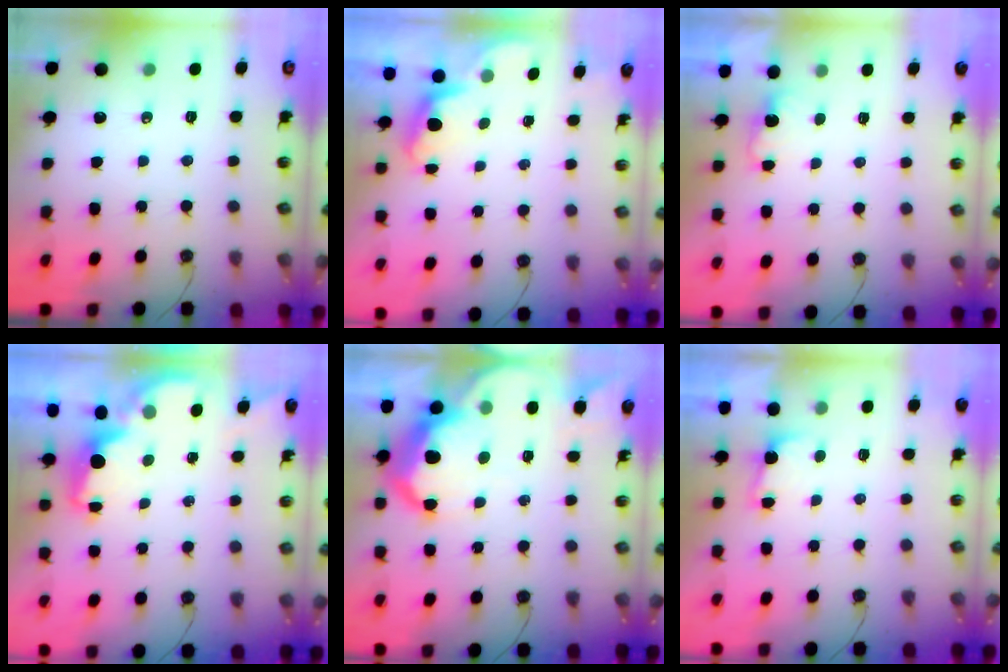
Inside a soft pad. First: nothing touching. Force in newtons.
{"total": 0.8, "press": 0.4, "slide": 0.7}
{"total": 1.6, "press": 1.4, "slide": 0.8}
{"total": 2.1, "press": 1.9, "slide": 0.8}
{"total": 14.1, "press": 14.1, "slide": 0.9}
{"total": 2.1, "press": 1.9, "slide": 0.8}